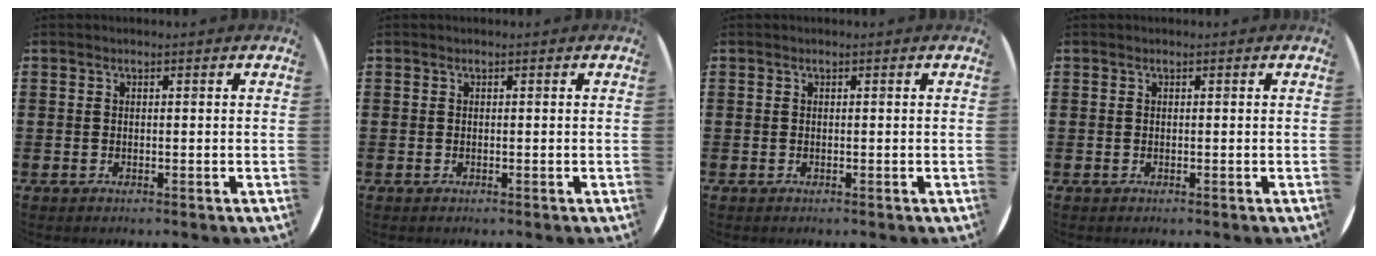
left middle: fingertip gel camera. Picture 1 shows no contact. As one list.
[{"total": 0.0}, {"total": 0.0}, {"total": 0.0}]